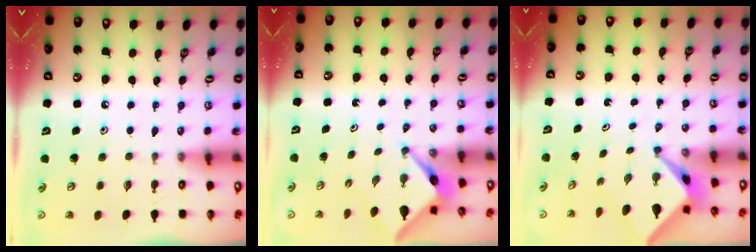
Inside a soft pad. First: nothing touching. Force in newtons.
{"total": 3.3, "press": 3.3, "slide": 0.2}
{"total": 2.4, "press": 2.4, "slide": 0.2}